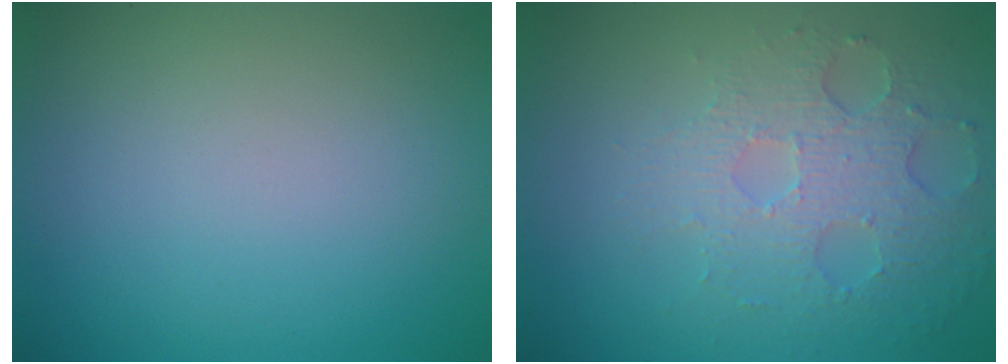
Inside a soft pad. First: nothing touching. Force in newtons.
{"total": 3.8, "press": 3.3, "slide": 1.9}